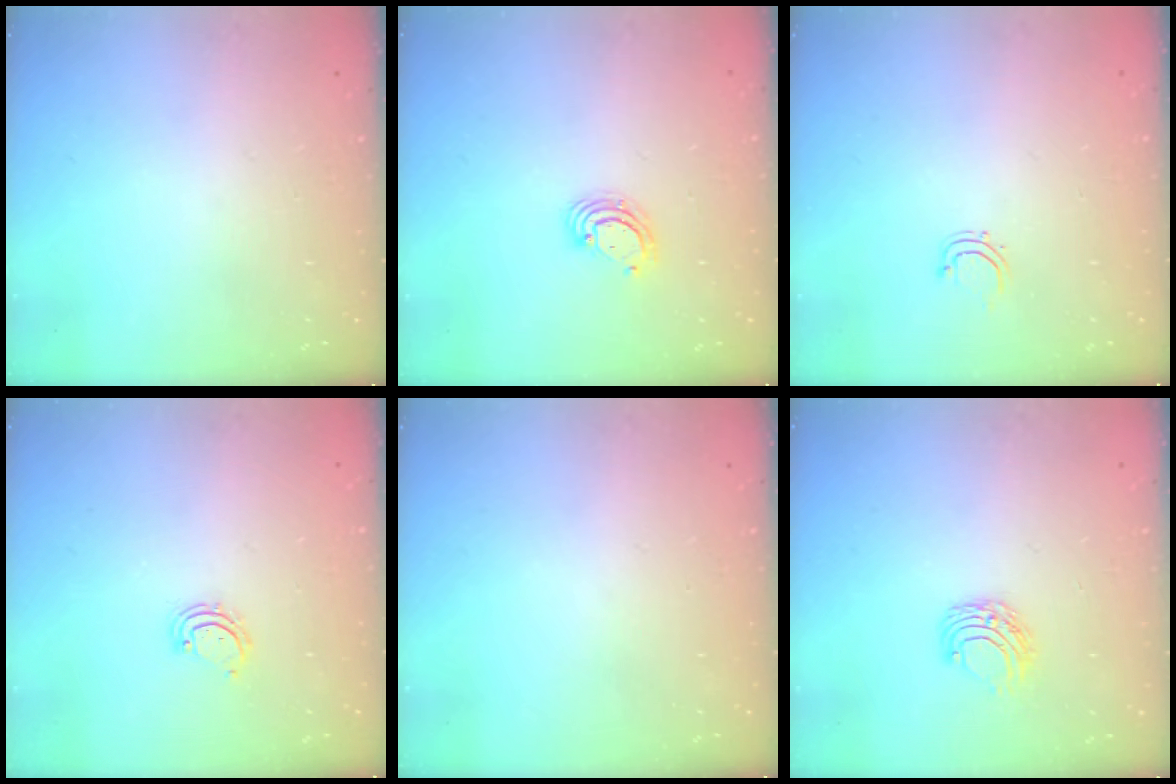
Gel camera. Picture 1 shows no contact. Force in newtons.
{"total": 3.7, "press": 3.7, "slide": 0.3}
{"total": 2.8, "press": 2.7, "slide": 0.5}
{"total": 3.7, "press": 3.6, "slide": 0.5}
{"total": 0.0}
{"total": 6.7, "press": 6.7, "slide": 0.5}